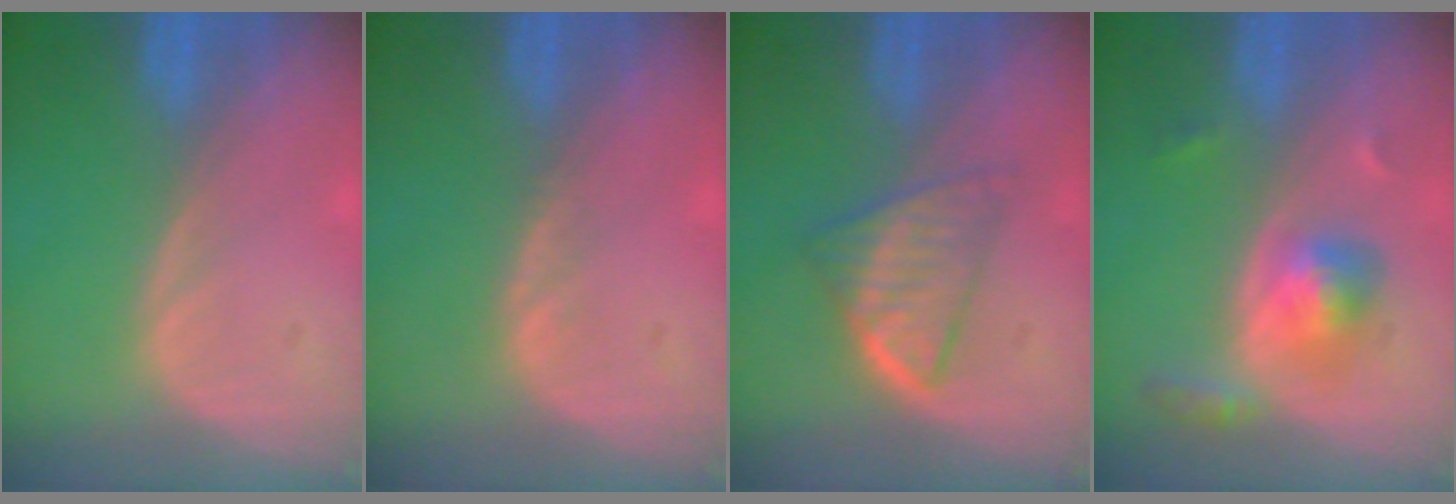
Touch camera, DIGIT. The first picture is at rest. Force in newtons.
{"total": 0.7, "press": 0.6, "slide": 0.3}
{"total": 5.3, "press": 5.0, "slide": 1.8}
{"total": 5.1, "press": 5.0, "slide": 1.1}